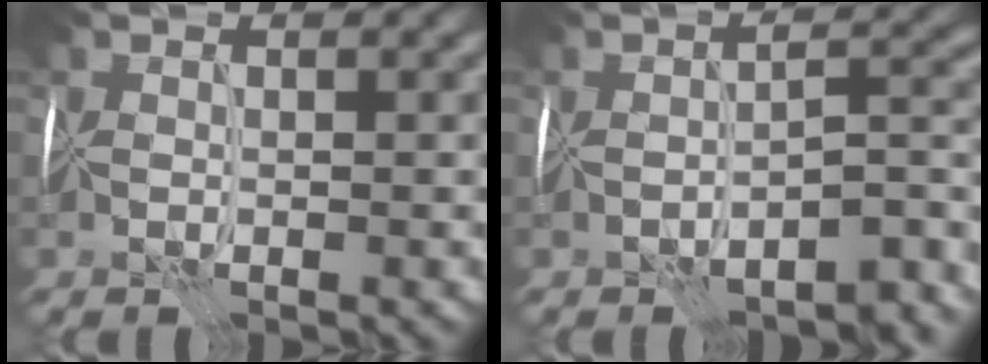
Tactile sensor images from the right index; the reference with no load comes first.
{"total": 7.7, "force": [-5.6, 2.7, 4.5], "torque": [-0.050, -0.003, -0.077]}